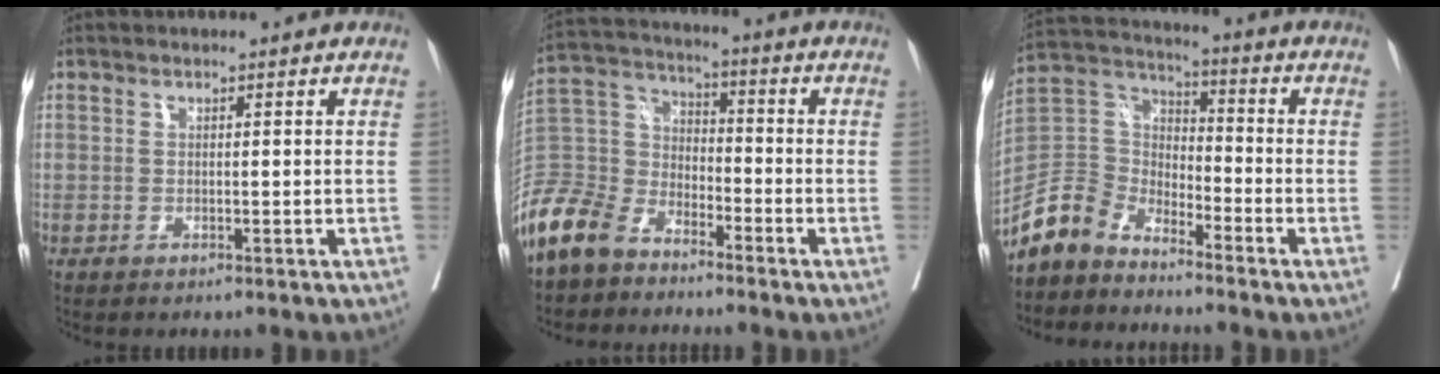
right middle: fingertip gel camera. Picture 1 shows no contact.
{"total": 12.4, "force": [-9.9, 6.4, 4.1], "torque": [-0.100, 0.010, -0.200]}
{"total": 8.0, "force": [-7.2, 3.3, 1.2], "torque": [-0.035, 0.033, -0.152]}